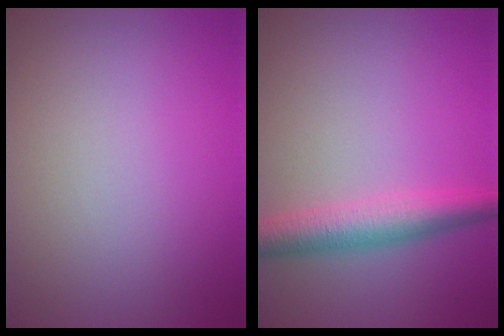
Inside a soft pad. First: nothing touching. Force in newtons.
{"total": 3.8, "press": 3.8, "slide": 0.1}